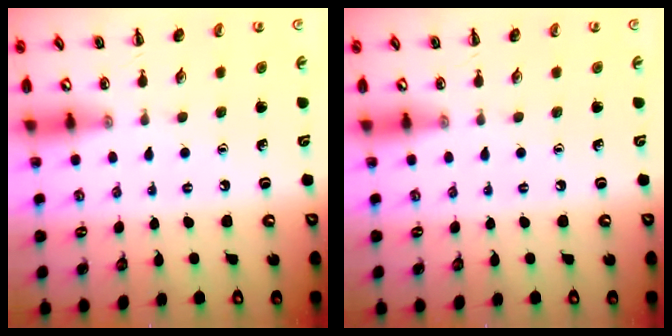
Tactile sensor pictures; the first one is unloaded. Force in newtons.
{"total": 0.0}